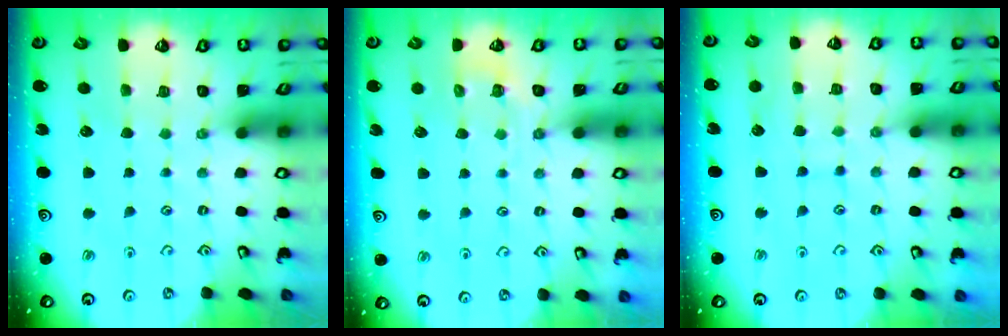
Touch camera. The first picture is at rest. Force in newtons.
{"total": 3.2, "press": 3.0, "slide": 1.1}
{"total": 6.9, "press": 6.9, "slide": 0.7}